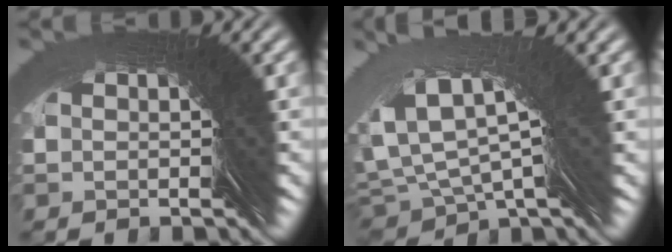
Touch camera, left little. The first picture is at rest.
{"total": 2.1, "force": [1.7, 0.1, 1.2], "torque": [-0.042, 0.016, 0.031]}